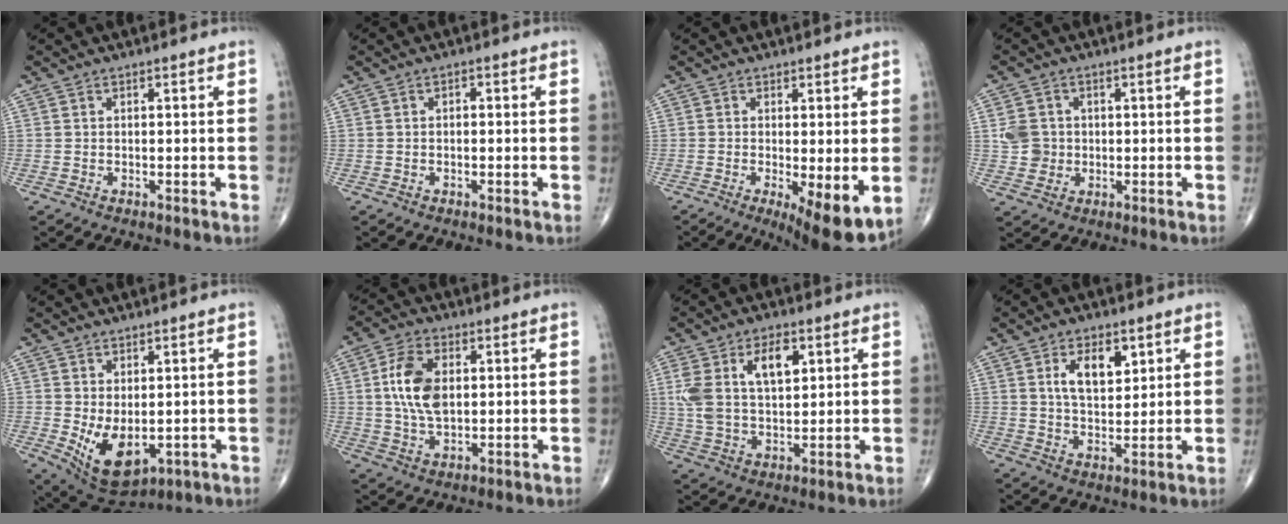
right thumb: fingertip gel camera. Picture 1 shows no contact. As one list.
[{"total": 0.7, "force": [-0.1, 0.5, 0.6], "torque": [-0.001, 0.003, -0.006]}, {"total": 9.4, "force": [-2.2, 2.8, 8.8], "torque": [-0.127, -0.023, -0.028]}, {"total": 4.6, "force": [0.3, 4.3, 1.6], "torque": [-0.009, 0.005, 0.007]}, {"total": 9.5, "force": [-1.2, 5.4, 7.8], "torque": [-0.119, -0.011, 0.004]}, {"total": 9.7, "force": [1.4, 5.6, 7.8], "torque": [-0.148, -0.001, 0.028]}, {"total": 11.9, "force": [4.0, 6.4, 9.2], "torque": [-0.170, -0.003, 0.080]}, {"total": 7.8, "force": [3.1, 4.2, 5.8], "torque": [-0.080, -0.018, 0.058]}]